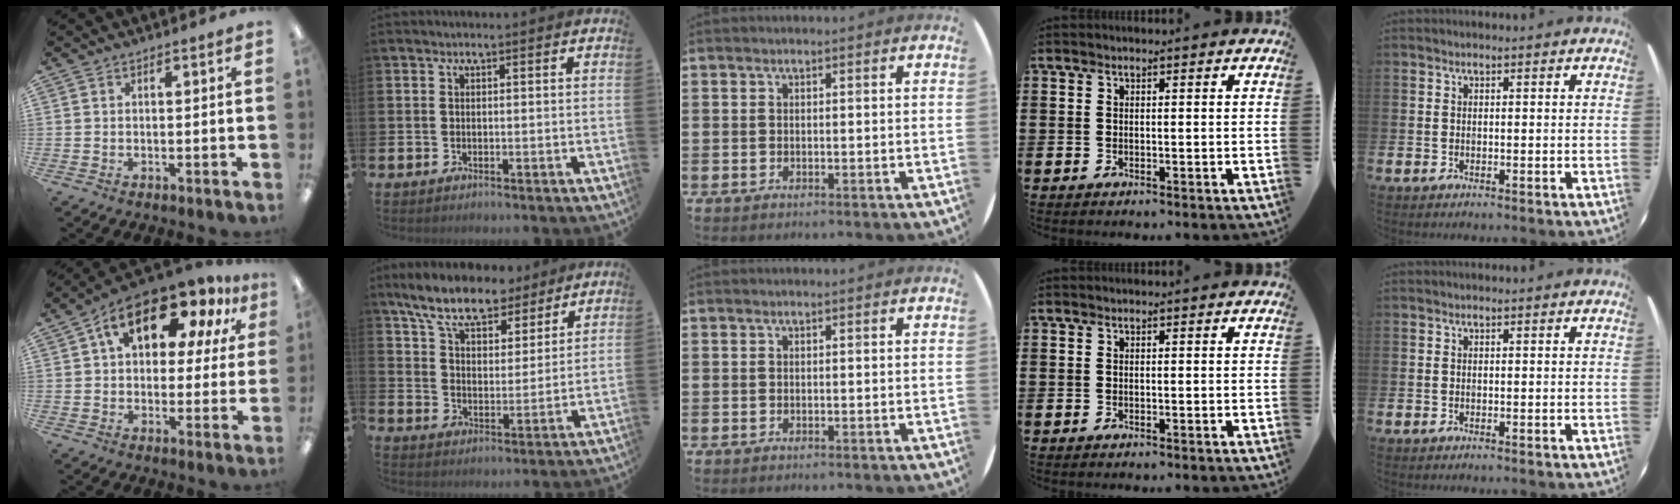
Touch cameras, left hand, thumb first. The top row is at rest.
{"thumb": {"total": 17.2, "force": [9.4, 8.8, 11.5], "torque": [-0.183, -0.032, 0.158]}, "index": {"total": 9.4, "force": [8.3, 3.0, 3.2], "torque": [-0.093, -0.037, 0.150]}}